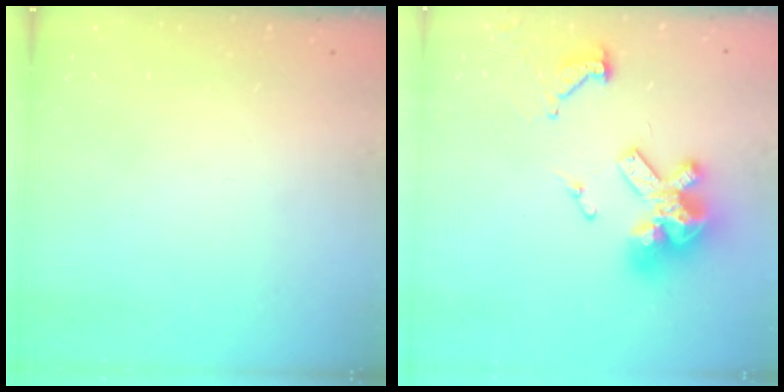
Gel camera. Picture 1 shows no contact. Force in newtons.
{"total": 15.2, "press": 15.1, "slide": 1.8}